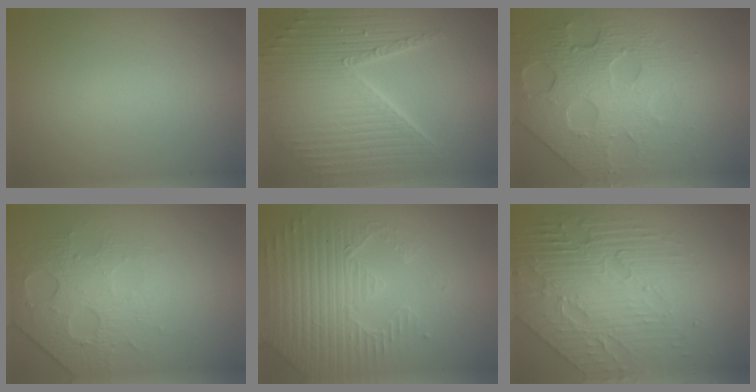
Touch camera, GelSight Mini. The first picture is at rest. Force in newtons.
{"total": 10.1, "press": 6.5, "slide": 7.7}
{"total": 7.6, "press": 5.5, "slide": 5.3}
{"total": 4.8, "press": 3.2, "slide": 3.6}
{"total": 4.8, "press": 4.3, "slide": 2.1}
{"total": 8.3, "press": 5.7, "slide": 6.1}